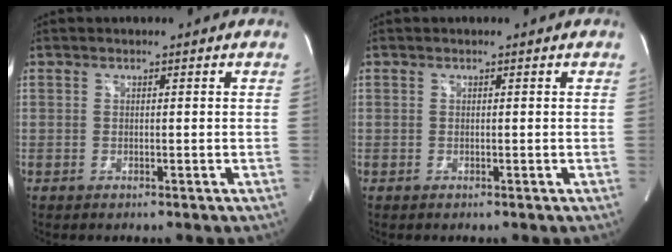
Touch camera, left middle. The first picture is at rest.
{"total": 0.0}